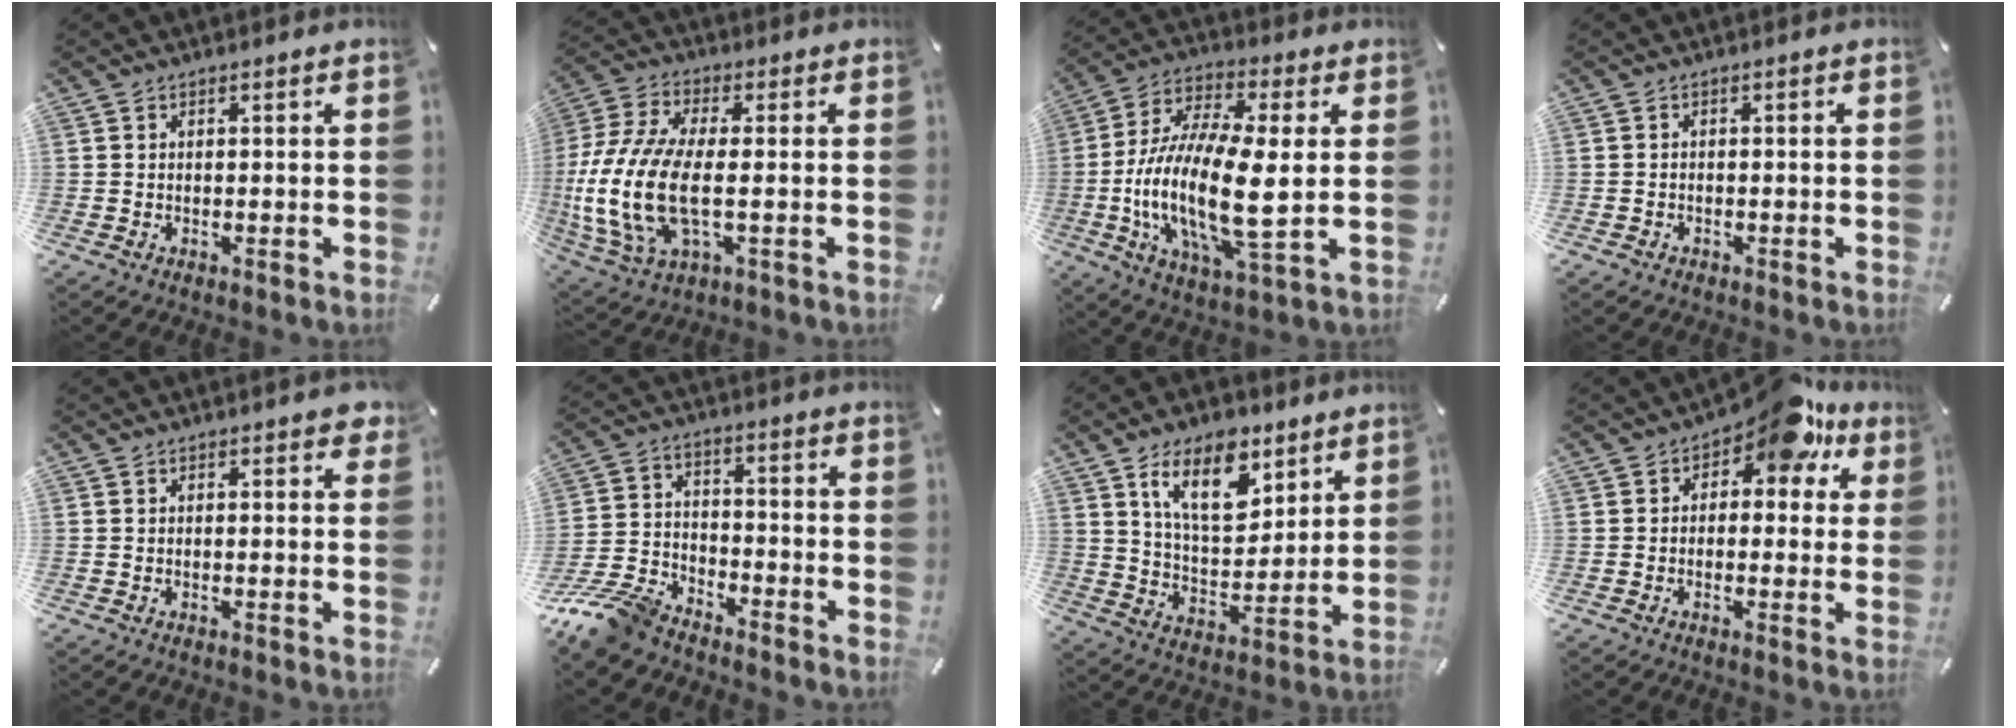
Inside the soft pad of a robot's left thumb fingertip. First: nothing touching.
{"total": 17.2, "force": [-1.8, 8.4, 14.9], "torque": [-0.341, -0.018, -0.032]}
{"total": 18.0, "force": [-1.3, 6.3, 16.8], "torque": [-0.363, -0.020, -0.023]}
{"total": 0.9, "force": [-0.7, 0.7, 0.0], "torque": [0.000, 0.004, -0.016]}
{"total": 1.7, "force": [1.2, 0.8, 0.9], "torque": [-0.005, -0.003, 0.019]}
{"total": 12.0, "force": [-10.4, 4.3, 4.4], "torque": [-0.087, 0.051, -0.199]}
{"total": 15.8, "force": [9.4, 8.3, 9.7], "torque": [-0.165, -0.031, 0.167]}
{"total": 10.7, "force": [6.6, 5.6, 6.4], "torque": [-0.080, -0.037, 0.111]}